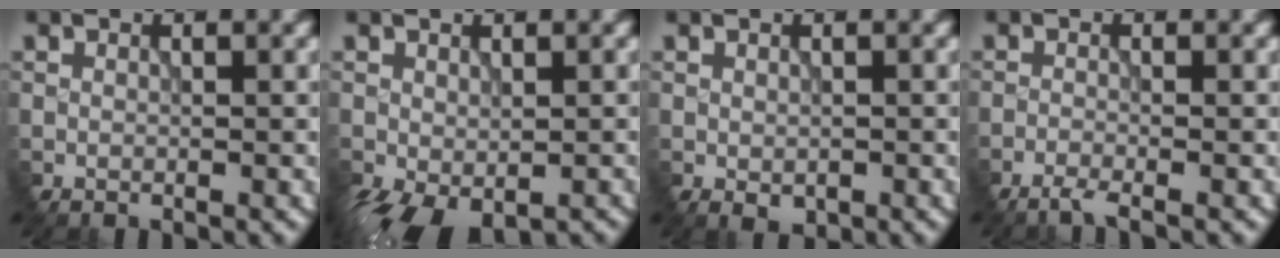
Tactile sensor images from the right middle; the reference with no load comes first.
{"total": 6.6, "force": [-3.8, 3.3, 4.3], "torque": [-0.087, -0.038, -0.044]}
{"total": 1.2, "force": [-0.6, 0.8, 0.7], "torque": [-0.008, -0.008, -0.004]}
{"total": 2.1, "force": [-1.9, -0.2, 0.8], "torque": [-0.009, -0.003, -0.043]}